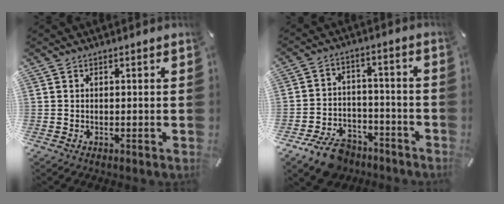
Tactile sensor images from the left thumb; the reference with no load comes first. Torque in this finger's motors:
{"motor_torque": [-0.27, 0.35, 0.73, 0.78, 0.02]}